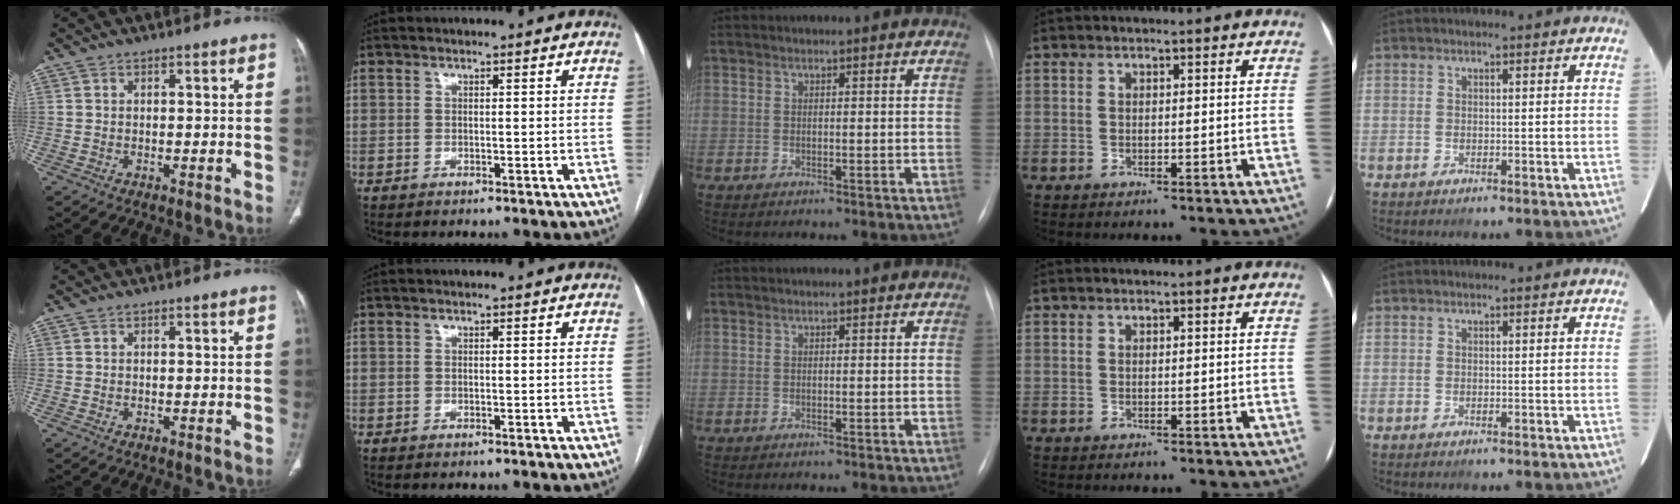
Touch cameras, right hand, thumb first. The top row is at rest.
{}